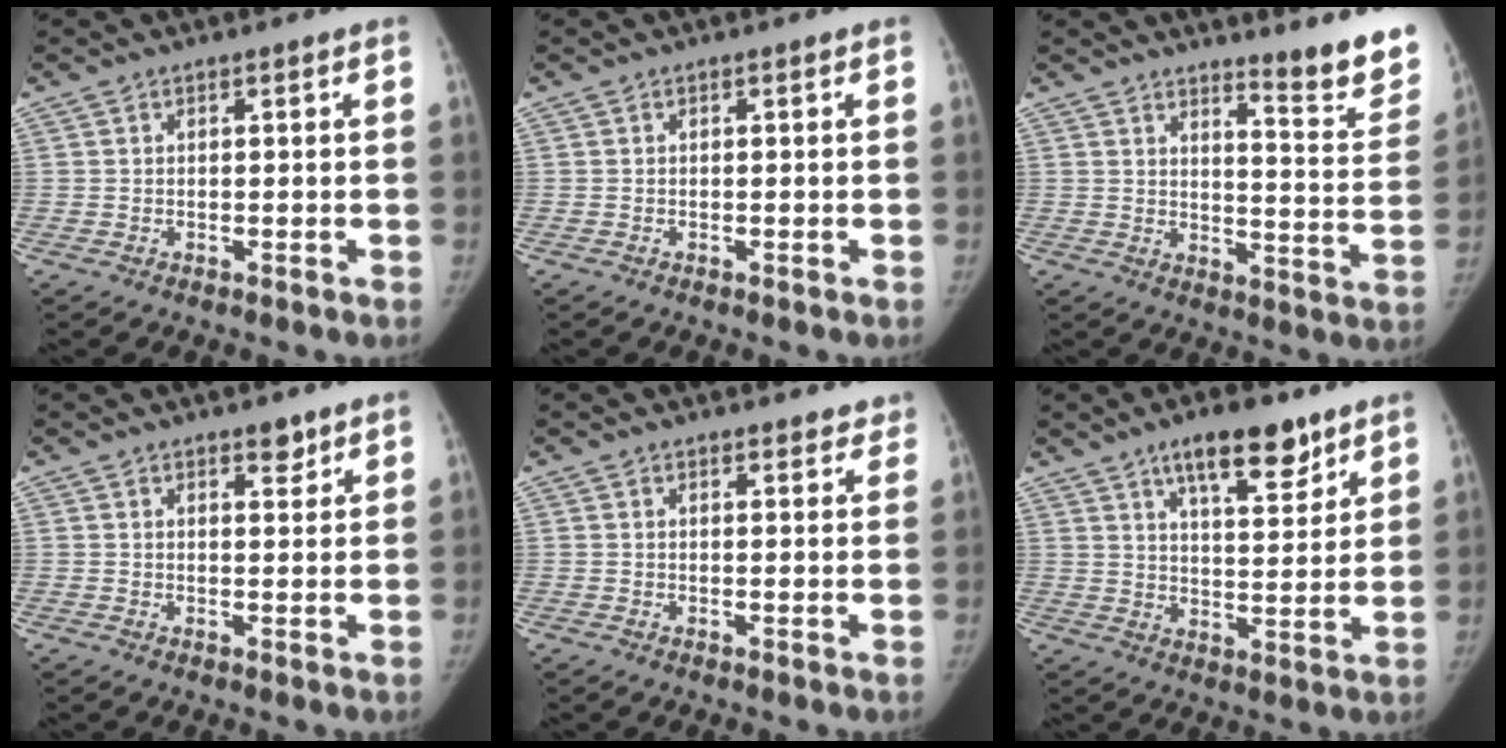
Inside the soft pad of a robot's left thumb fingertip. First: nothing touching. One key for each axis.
{"total": 0.0}
{"total": 12.7, "fx": 10.0, "fy": 1.9, "fz": 7.7, "tx": -0.069, "ty": -0.090, "tz": 0.128}
{"total": 2.8, "fx": 2.1, "fy": 1.2, "fz": 1.5, "tx": -0.008, "ty": -0.014, "tz": 0.031}
{"total": 4.4, "fx": 3.9, "fy": 1.6, "fz": 1.1, "tx": 0.017, "ty": -0.016, "tz": 0.040}
{"total": 11.9, "fx": 8.0, "fy": 4.2, "fz": 7.8, "tx": -0.096, "ty": -0.044, "tz": 0.129}